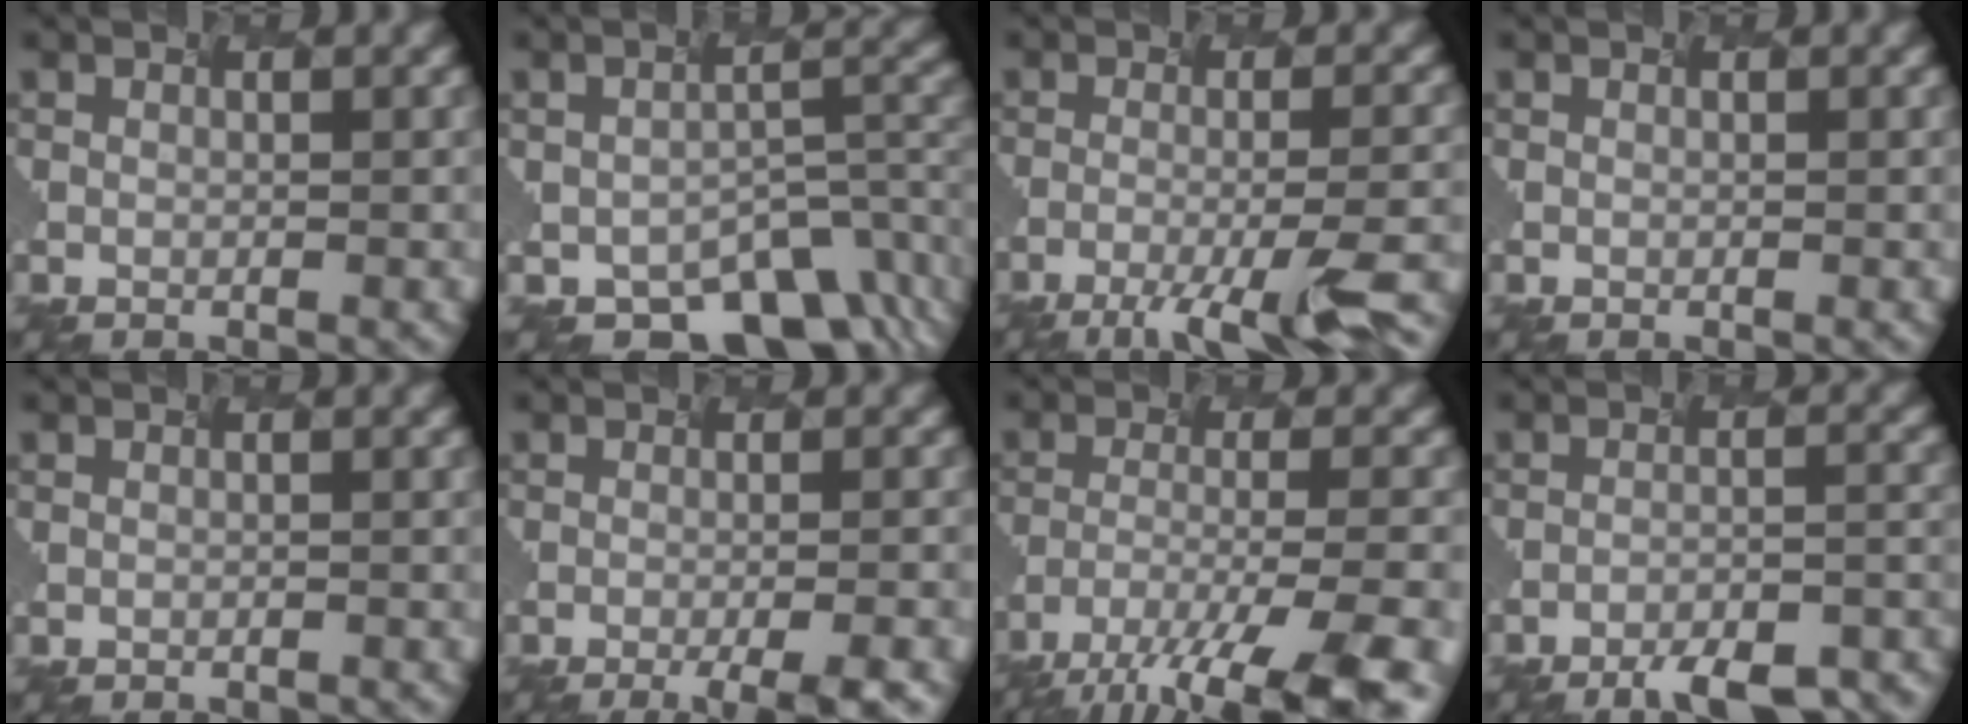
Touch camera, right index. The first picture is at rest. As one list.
[{"total": 7.9, "force": [-5.8, 3.7, 3.9], "torque": [-0.039, -0.019, -0.079]}, {"total": 9.8, "force": [-5.6, 2.0, 7.7], "torque": [-0.106, -0.007, -0.075]}, {"total": 0.0}, {"total": 0.6, "force": [-0.3, 0.2, 0.5], "torque": [0.002, 0.004, -0.002]}, {"total": 5.7, "force": [-2.8, 1.1, 4.8], "torque": [-0.045, -0.003, -0.020]}, {"total": 12.1, "force": [-9.2, 2.0, 7.7], "torque": [-0.128, -0.018, -0.129]}, {"total": 9.0, "force": [-7.6, 1.8, 4.5], "torque": [-0.067, -0.008, -0.089]}]